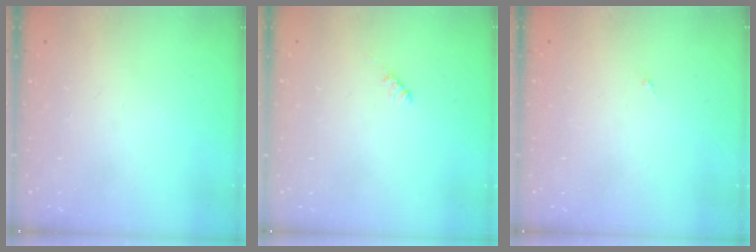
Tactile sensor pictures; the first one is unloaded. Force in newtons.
{"total": 3.1, "press": 3.1, "slide": 0.6}
{"total": 0.0}